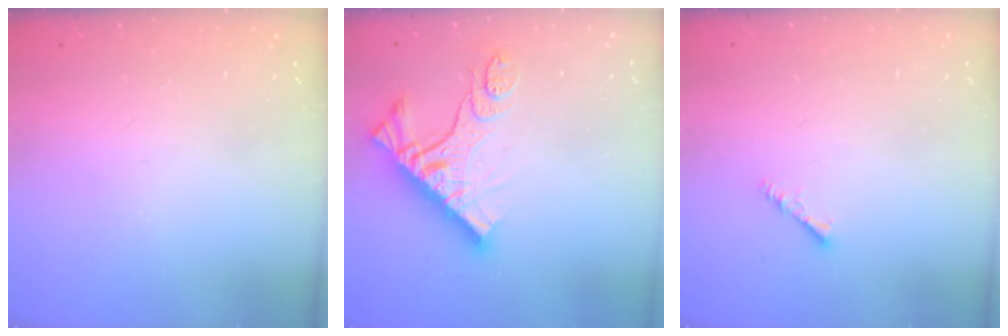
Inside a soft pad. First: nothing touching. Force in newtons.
{"total": 12.7, "press": 12.7, "slide": 1.2}
{"total": 1.9, "press": 1.9, "slide": 0.4}